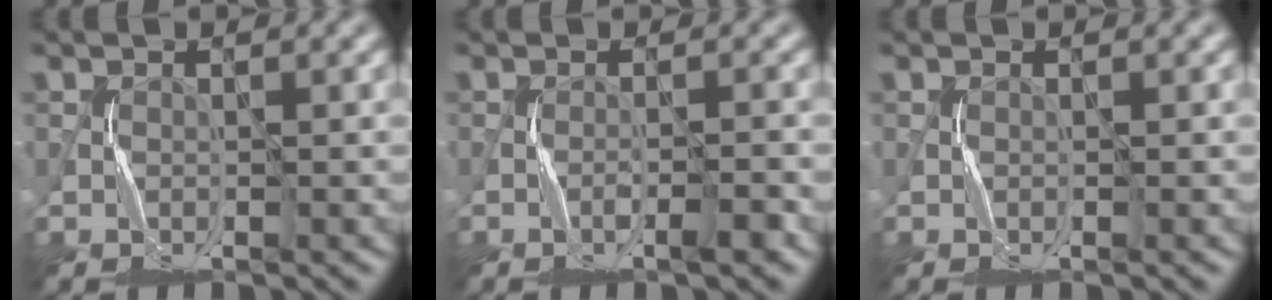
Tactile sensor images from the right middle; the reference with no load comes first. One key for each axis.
{"total": 2.0, "fx": -1.1, "fy": 0.1, "fz": 1.6, "tx": -0.025, "ty": 0.011, "tz": -0.022}
{"total": 0.0}